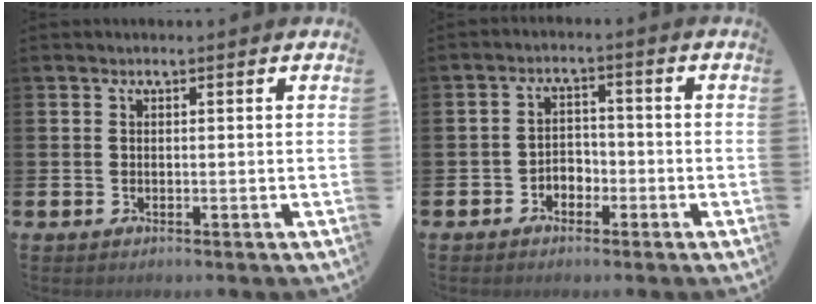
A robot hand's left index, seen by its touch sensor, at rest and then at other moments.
{"total": 2.6, "force": [-1.9, 1.6, 0.6], "torque": [-0.019, 0.008, -0.042]}